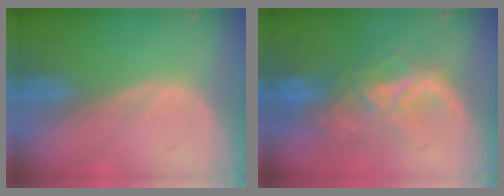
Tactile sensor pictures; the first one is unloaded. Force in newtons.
{"total": 8.9, "press": 7.6, "slide": 4.6}